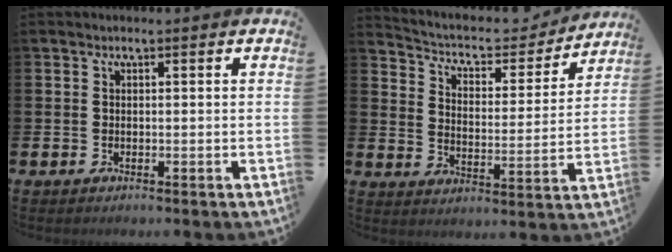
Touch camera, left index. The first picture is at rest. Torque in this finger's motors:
{"motor_torque": [0.98, -1.16, 0.28, 0.03]}